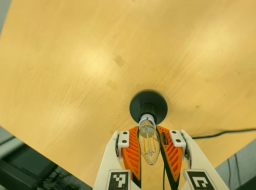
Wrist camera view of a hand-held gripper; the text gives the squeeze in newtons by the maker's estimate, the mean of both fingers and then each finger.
{"total": 19.3, "left": 17.5, "right": 21.2}